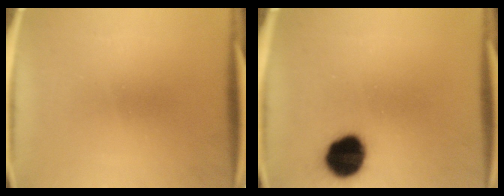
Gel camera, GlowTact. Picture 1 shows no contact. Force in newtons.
{"total": 11.7}